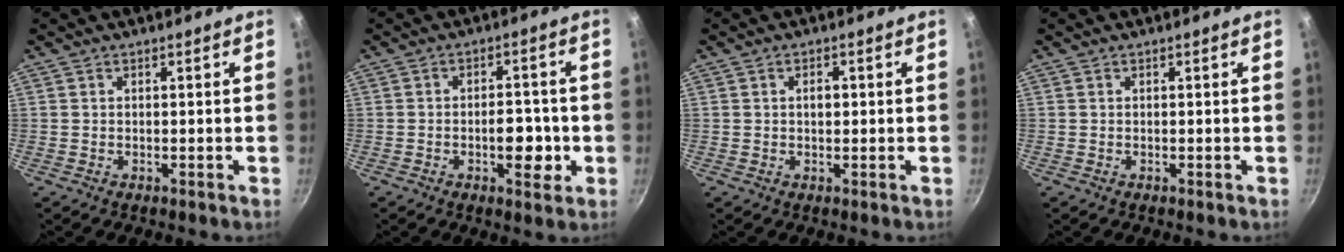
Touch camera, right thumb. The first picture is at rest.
{"total": 7.0, "force": [-1.8, 3.6, 5.7], "torque": [-0.054, 0.013, -0.025]}
{"total": 2.0, "force": [0.2, 1.2, 1.6], "torque": [-0.017, 0.005, 0.004]}
{"total": 0.0}